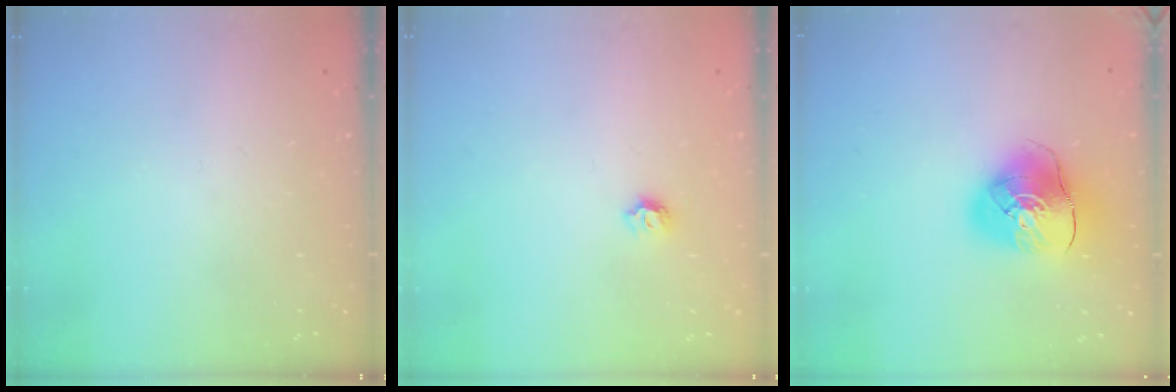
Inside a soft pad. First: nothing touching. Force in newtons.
{"total": 5.5, "press": 5.5, "slide": 0.5}
{"total": 12.7, "press": 12.5, "slide": 1.8}